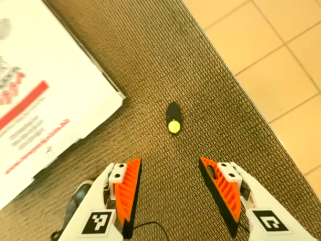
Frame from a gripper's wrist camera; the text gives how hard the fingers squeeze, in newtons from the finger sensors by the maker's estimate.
{"total": 0.0}